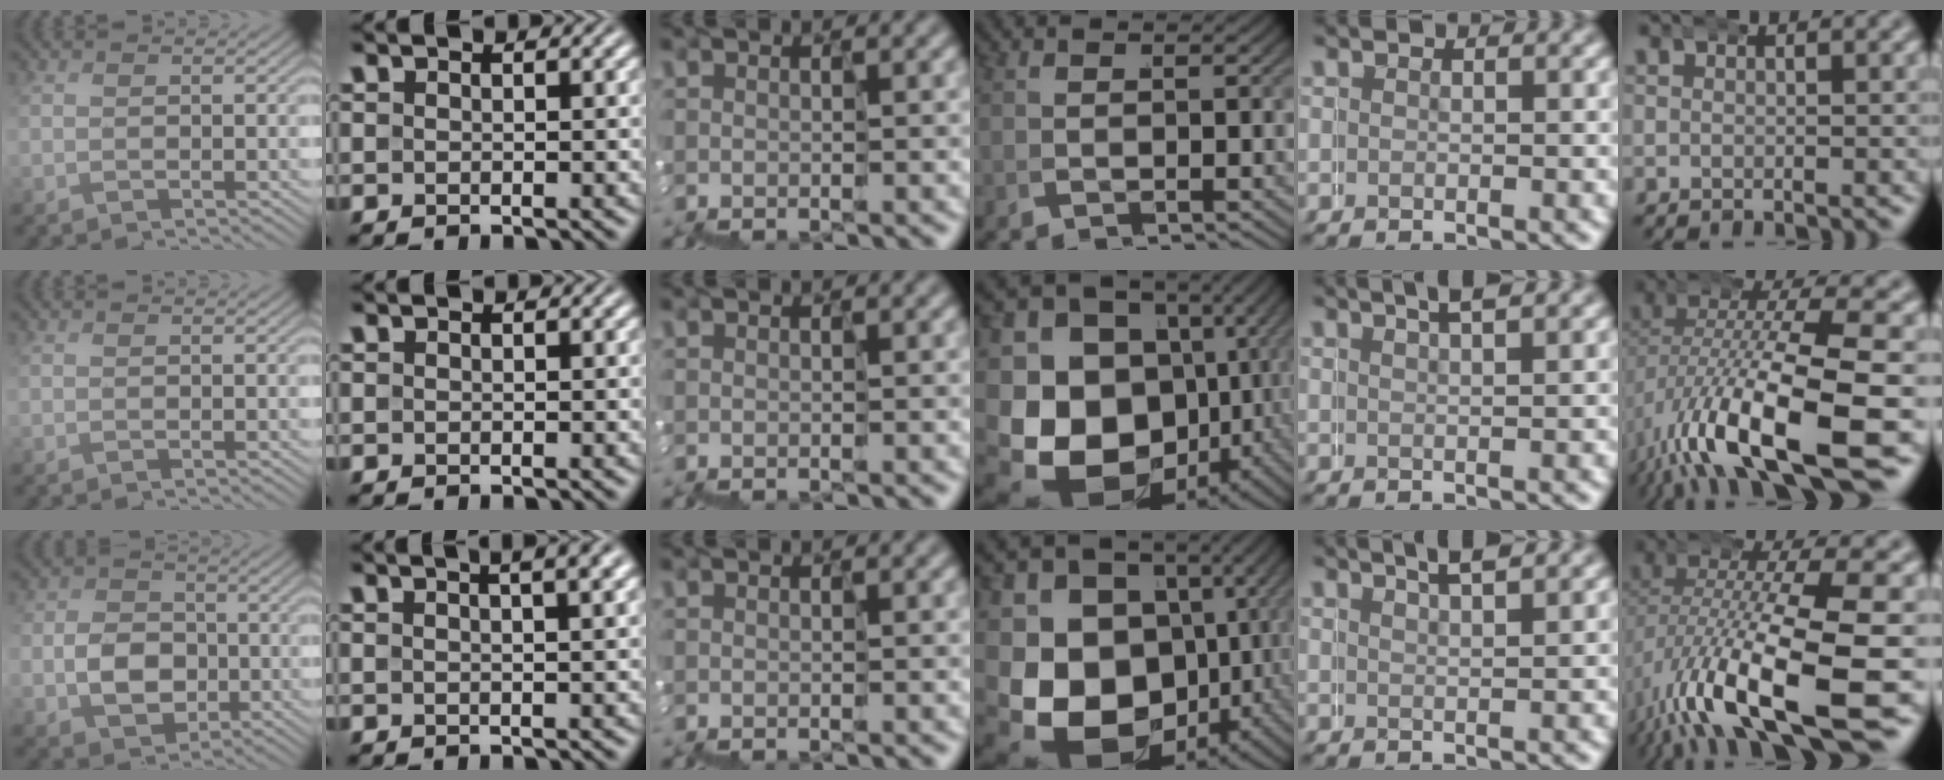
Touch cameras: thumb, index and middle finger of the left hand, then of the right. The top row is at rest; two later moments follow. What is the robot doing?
{"motion": "wrap", "object": "cloth"}